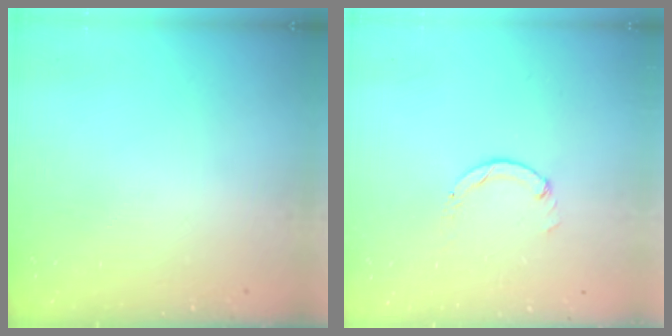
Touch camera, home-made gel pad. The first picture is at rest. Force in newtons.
{"total": 0.7, "press": 0.7, "slide": 0.2}